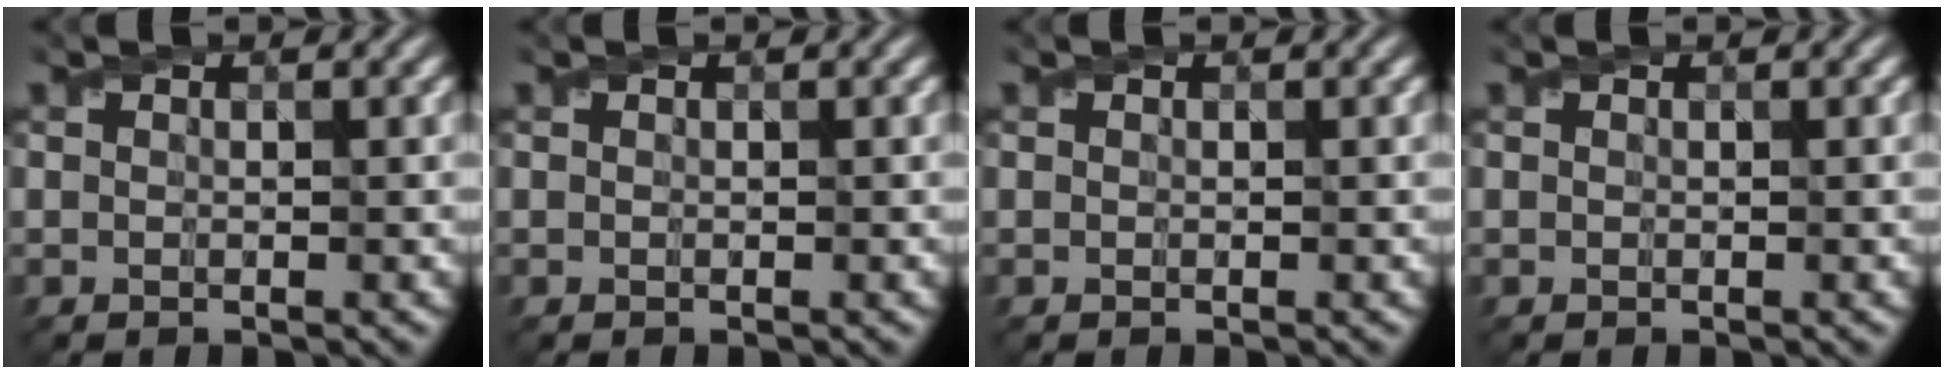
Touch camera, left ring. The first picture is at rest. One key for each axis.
{"total": 0.0}
{"total": 0.0}
{"total": 0.0}